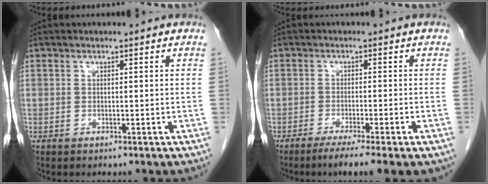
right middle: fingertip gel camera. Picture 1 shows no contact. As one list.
[{"total": 7.5, "force": [-5.1, 0.3, 5.5], "torque": [-0.074, -0.017, -0.073]}]